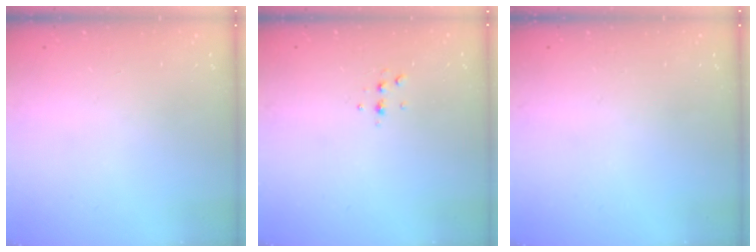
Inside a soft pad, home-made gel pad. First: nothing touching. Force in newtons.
{"total": 4.0, "press": 3.9, "slide": 0.9}
{"total": 0.0}